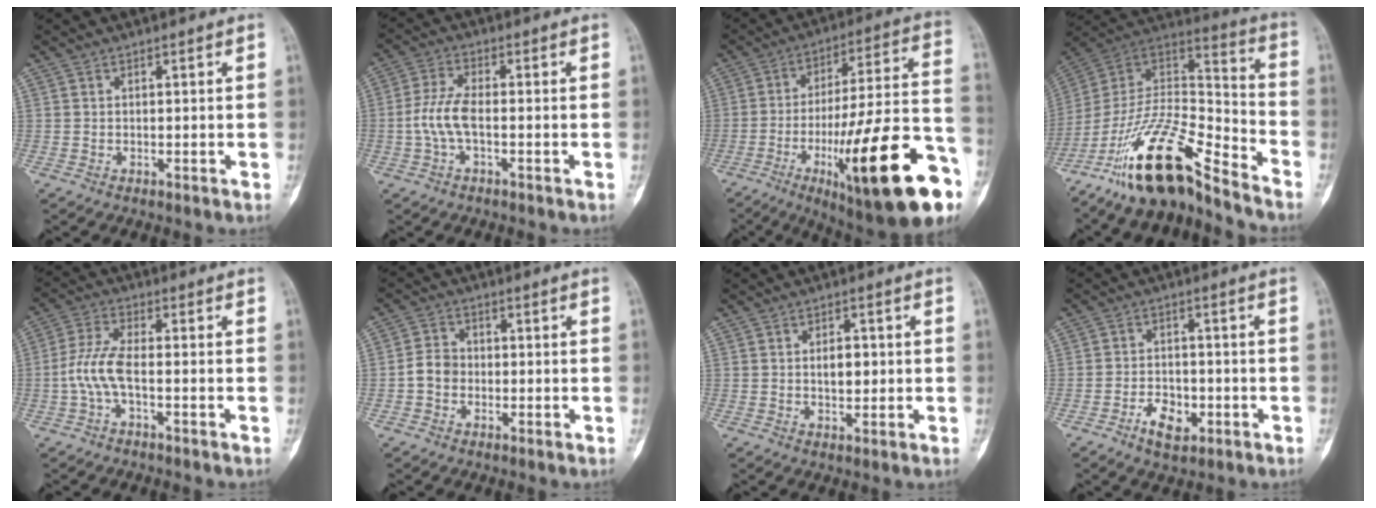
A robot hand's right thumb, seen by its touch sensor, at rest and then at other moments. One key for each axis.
{"total": 6.1, "fx": -1.3, "fy": 2.4, "fz": 5.5, "tx": -0.134, "ty": 0.016, "tz": -0.028}
{"total": 28.8, "fx": -11.6, "fy": 6.2, "fz": 25.6, "tx": -0.356, "ty": 0.041, "tz": -0.169}
{"total": 17.2, "fx": -13.6, "fy": 4.2, "fz": 9.7, "tx": -0.170, "ty": 0.101, "tz": -0.254}
{"total": 6.4, "fx": -1.7, "fy": 2.1, "fz": 5.8, "tx": -0.144, "ty": 0.019, "tz": -0.038}
{"total": 4.2, "fx": -0.9, "fy": 3.5, "fz": 2.2, "tx": -0.030, "ty": 0.015, "tz": -0.025}
{"total": 3.9, "fx": 0.2, "fy": 2.4, "fz": 3.1, "tx": -0.037, "ty": 0.001, "tz": 0.006}
{"total": 5.8, "fx": -2.7, "fy": 3.5, "fz": 3.7, "tx": -0.050, "ty": 0.015, "tz": -0.045}